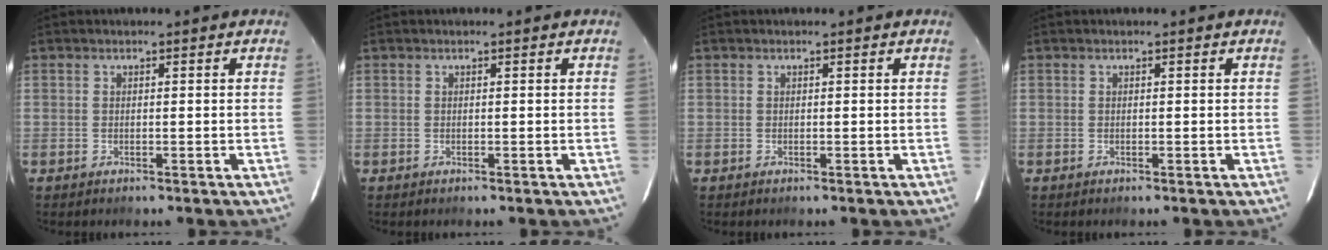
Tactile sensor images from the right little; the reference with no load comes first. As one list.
[{"total": 0.0}, {"total": 0.0}, {"total": 0.0}]